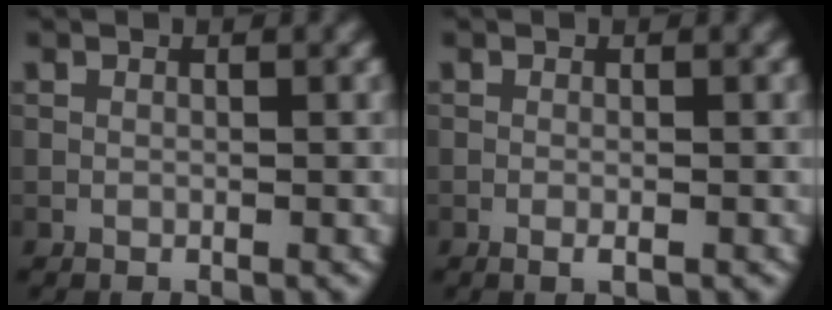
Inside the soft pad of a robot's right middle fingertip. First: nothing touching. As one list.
[{"total": 0.8, "force": [-0.3, 0.1, 0.7], "torque": [-0.012, -0.003, -0.005]}]